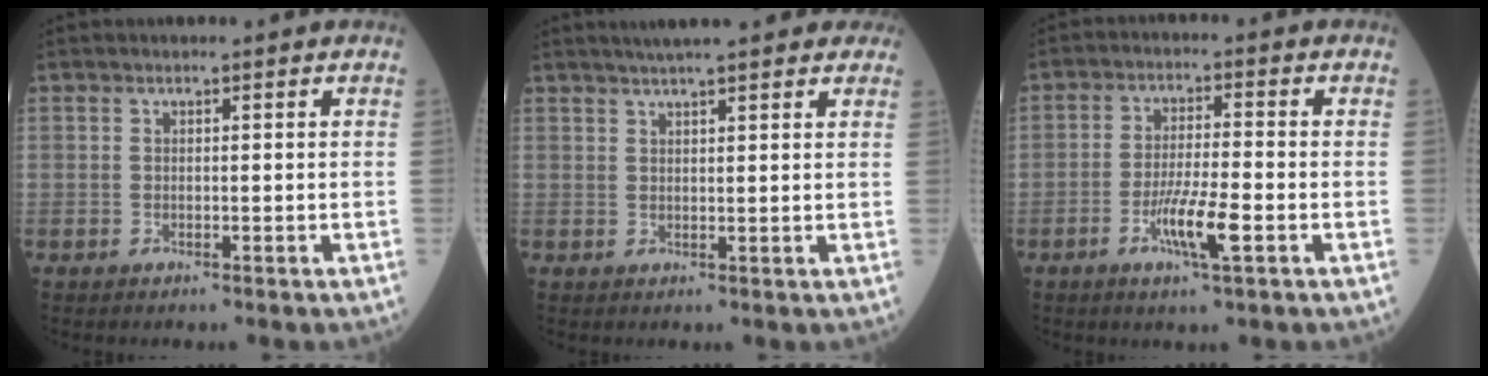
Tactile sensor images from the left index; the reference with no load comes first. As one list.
[{"total": 11.7, "force": [9.7, 1.9, 6.2], "torque": [-0.082, 0.033, 0.120]}, {"total": 6.7, "force": [-2.8, 0.4, 6.0], "torque": [-0.119, -0.008, -0.052]}]